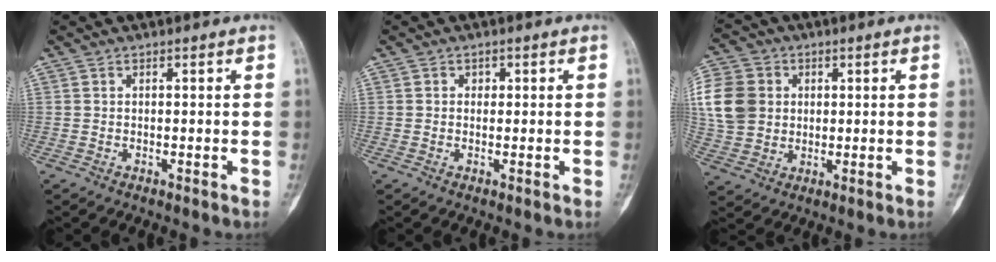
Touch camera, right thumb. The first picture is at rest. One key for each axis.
{"total": 0.9, "fx": 0.2, "fy": 0.8, "fz": 0.3, "tx": 0.003, "ty": 0.001, "tz": 0.001}
{"total": 15.9, "fx": 2.6, "fy": 13.5, "fz": 8.1, "tx": -0.181, "ty": 0.018, "tz": 0.054}